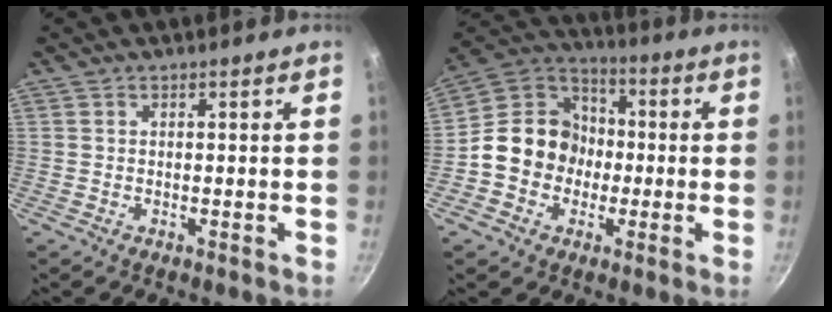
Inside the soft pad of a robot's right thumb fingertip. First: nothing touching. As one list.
[{"total": 12.3, "force": [-1.5, 10.8, 5.8], "torque": [-0.062, 0.030, -0.045]}]